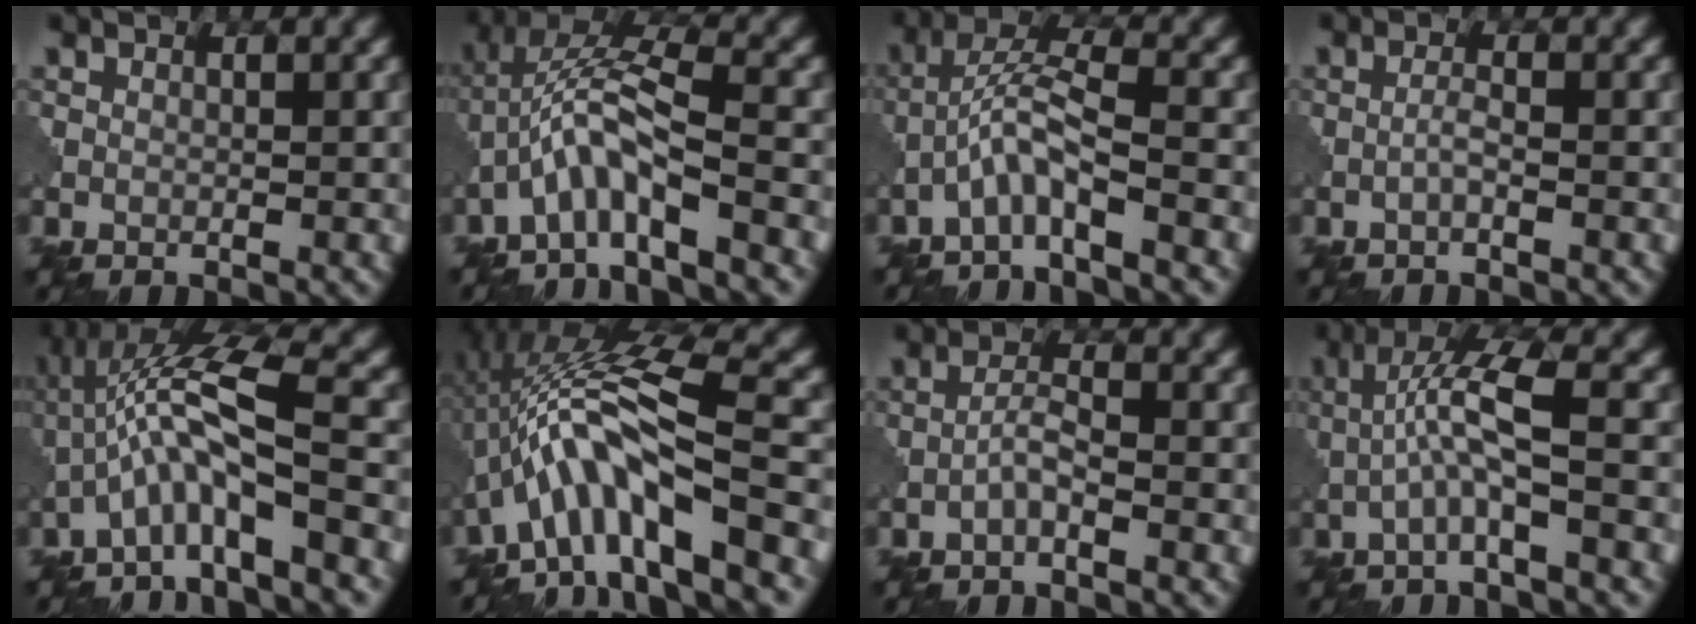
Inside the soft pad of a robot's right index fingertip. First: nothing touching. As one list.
[{"total": 5.9, "force": [-2.9, 1.2, 5.0], "torque": [-0.102, 0.018, -0.065]}, {"total": 4.2, "force": [-2.3, 0.5, 3.4], "torque": [-0.068, 0.018, -0.054]}, {"total": 1.1, "force": [-0.6, 0.0, 1.0], "torque": [-0.019, 0.005, -0.014]}, {"total": 7.1, "force": [-2.1, 1.1, 6.7], "torque": [-0.130, 0.025, -0.048]}, {"total": 9.8, "force": [-3.2, 2.0, 9.0], "torque": [-0.148, 0.025, -0.059]}, {"total": 1.8, "force": [-1.1, 0.2, 1.4], "torque": [-0.029, 0.009, -0.028]}, {"total": 4.8, "force": [-0.8, 0.7, 4.7], "torque": [-0.095, 0.023, -0.023]}]